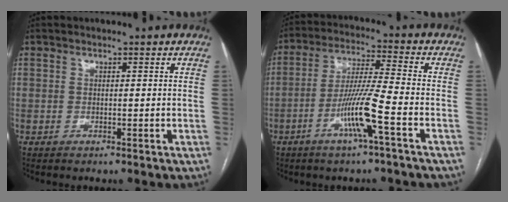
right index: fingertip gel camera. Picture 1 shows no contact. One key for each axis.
{"total": 9.3, "fx": -4.0, "fy": -0.7, "fz": 8.4, "tx": -0.166, "ty": 0.000, "tz": -0.076}